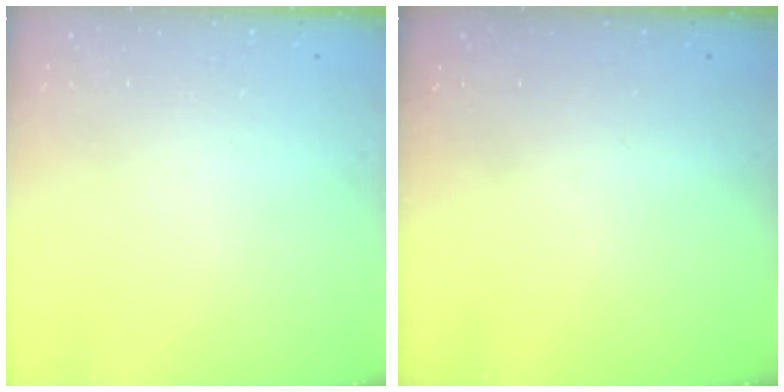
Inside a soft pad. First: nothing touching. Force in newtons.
{"total": 0.0}